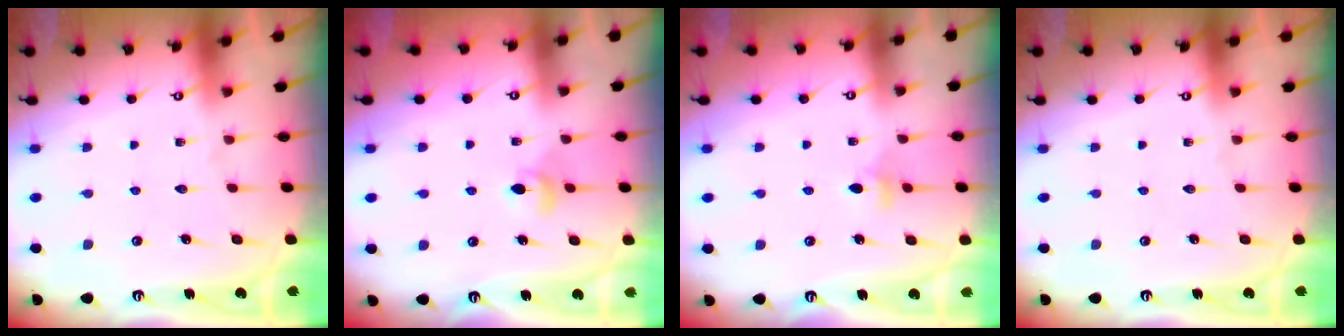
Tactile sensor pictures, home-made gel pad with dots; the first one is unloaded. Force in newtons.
{"total": 4.9, "press": 4.9, "slide": 0.6}
{"total": 4.0, "press": 3.9, "slide": 0.6}
{"total": 0.0}